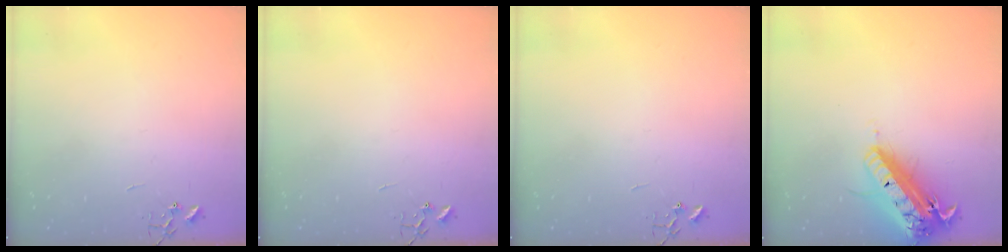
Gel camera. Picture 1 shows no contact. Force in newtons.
{"total": 0.0}
{"total": 0.0}
{"total": 21.3, "press": 20.9, "slide": 4.2}